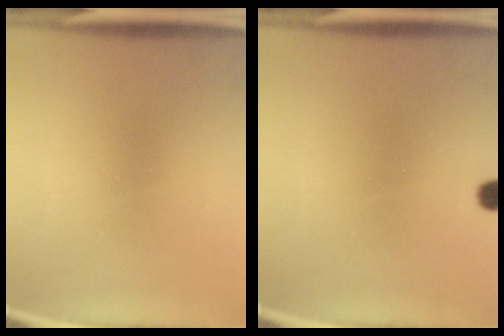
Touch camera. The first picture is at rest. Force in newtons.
{"total": 2.0}